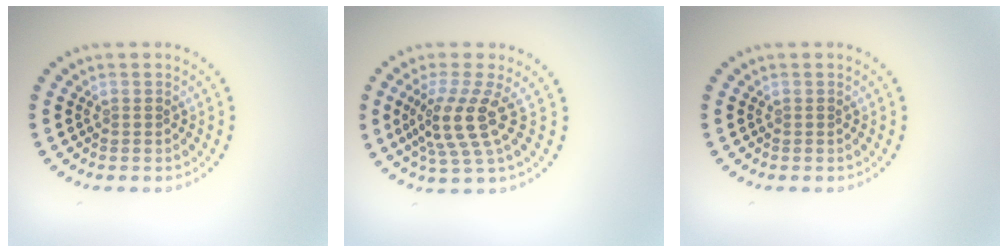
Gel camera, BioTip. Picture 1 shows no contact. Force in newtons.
{"total": 4.1, "press": 3.1, "slide": 2.8}
{"total": 0.0}